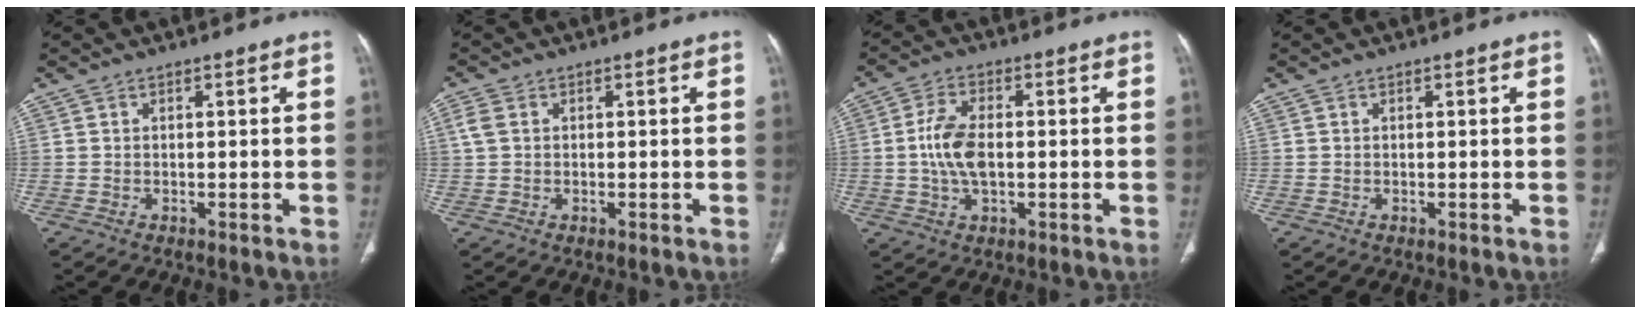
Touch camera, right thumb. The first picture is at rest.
{"total": 2.3, "force": [0.5, 1.8, 1.4], "torque": [-0.042, 0.005, 0.009]}
{"total": 7.8, "force": [-0.2, 4.1, 6.6], "torque": [-0.132, 0.007, -0.008]}
{"total": 0.0}